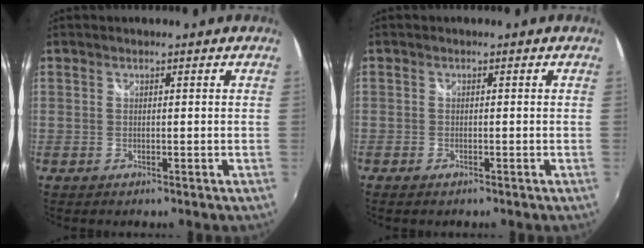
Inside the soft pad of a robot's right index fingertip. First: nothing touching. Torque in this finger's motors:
{"motor_torque": [0.06, -0.09, -0.04, -0.04]}